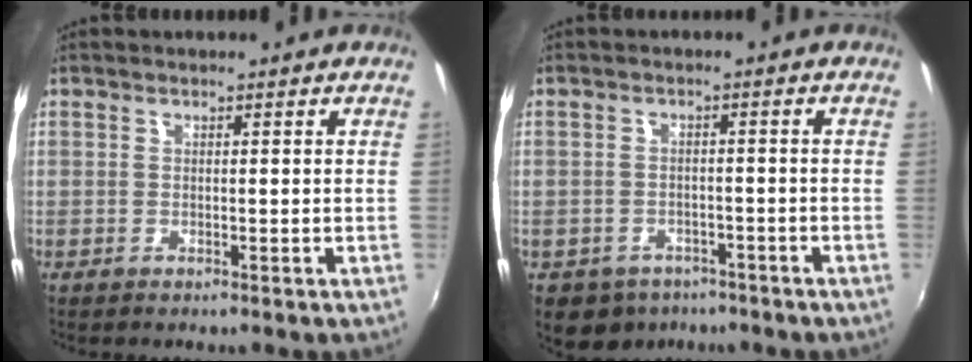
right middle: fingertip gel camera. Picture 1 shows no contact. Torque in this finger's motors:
{"motor_torque": [0.43, -0.46, 0.09, 0.02]}